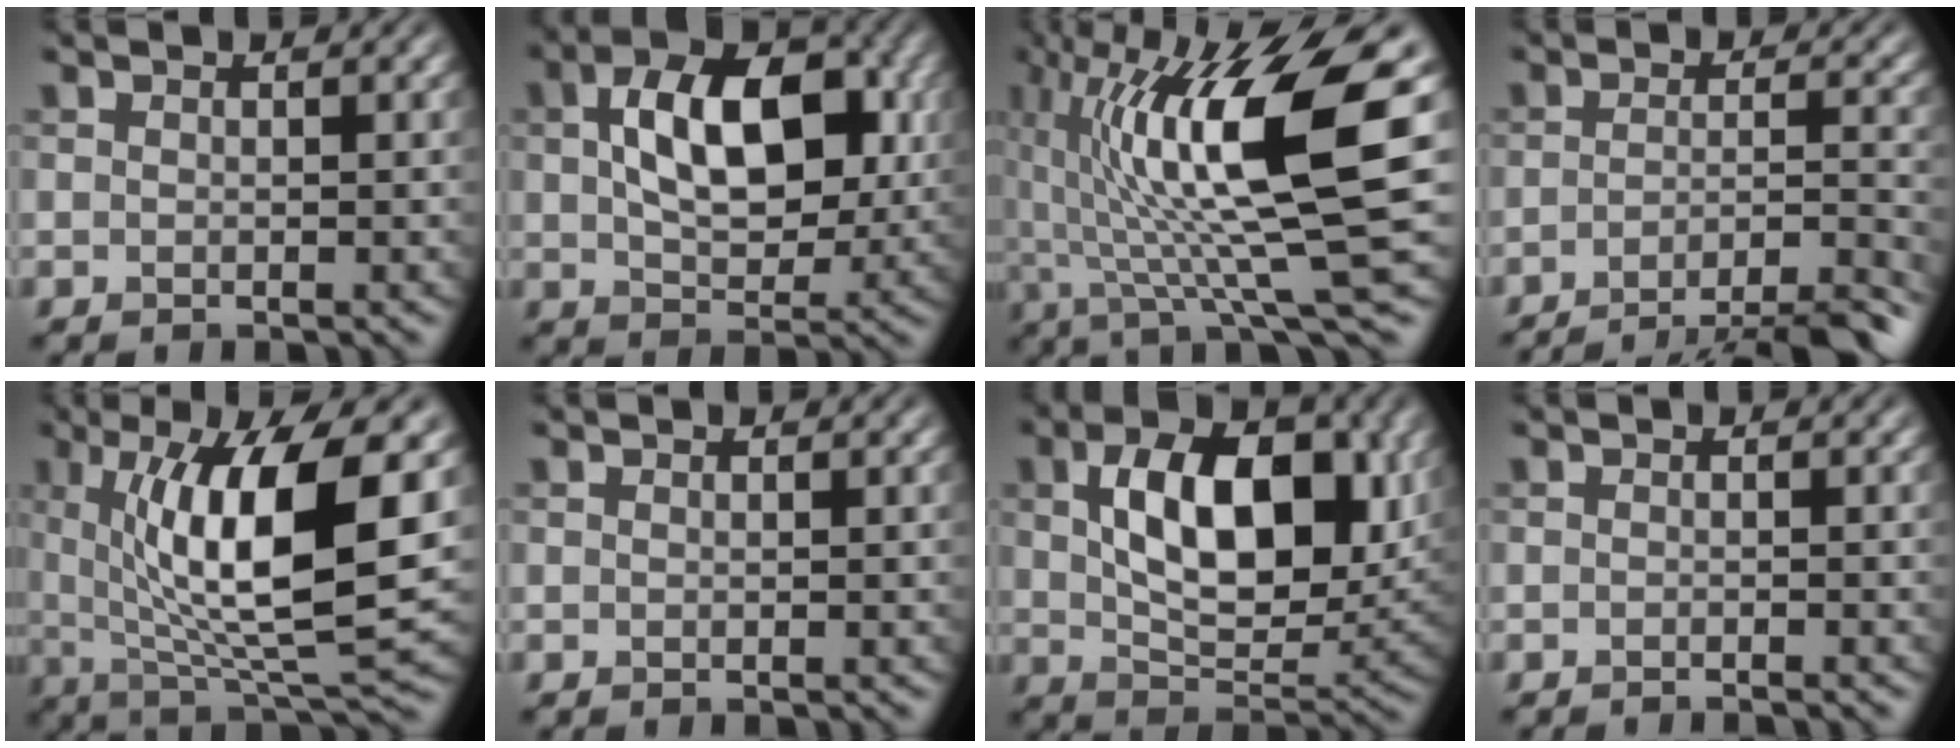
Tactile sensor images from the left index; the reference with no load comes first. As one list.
[{"total": 9.4, "force": [1.8, 5.4, 7.5], "torque": [-0.122, 0.010, 0.028]}, {"total": 13.8, "force": [2.3, 2.7, 13.3], "torque": [-0.223, 0.004, 0.044]}, {"total": 8.6, "force": [-6.8, 1.7, 4.9], "torque": [-0.068, -0.001, -0.101]}, {"total": 12.3, "force": [2.3, 3.1, 11.7], "torque": [-0.185, -0.005, 0.045]}, {"total": 0.0}, {"total": 10.4, "force": [2.3, 5.8, 8.3], "torque": [-0.135, -0.002, 0.044]}, {"total": 1.0, "force": [-0.9, 0.1, 0.5], "torque": [0.001, 0.000, -0.018]}]